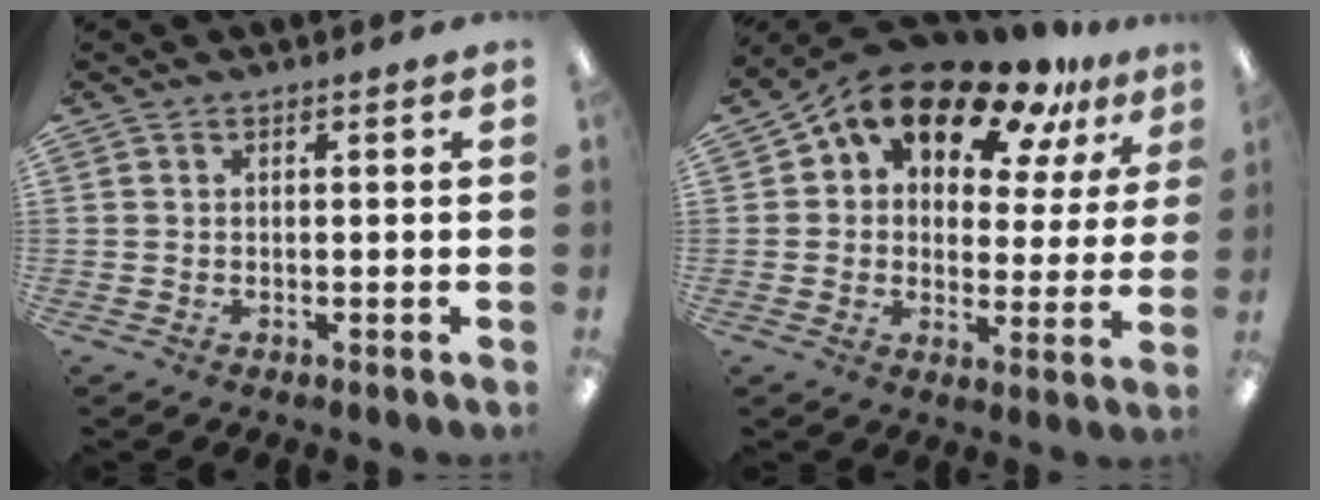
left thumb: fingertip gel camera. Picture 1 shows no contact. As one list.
[{"total": 15.5, "force": [11.0, 8.1, 7.3], "torque": [-0.133, -0.068, 0.192]}]